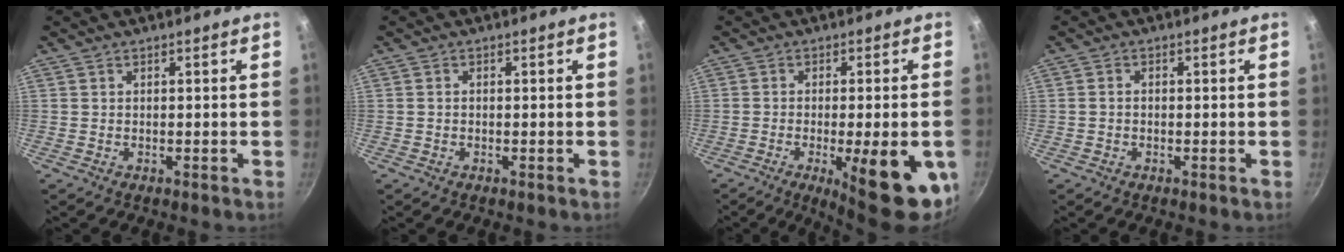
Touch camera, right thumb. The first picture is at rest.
{"total": 0.6, "force": [-0.1, 0.5, 0.3], "torque": [-0.007, 0.004, -0.002]}
{"total": 16.5, "force": [-5.4, 4.6, 14.9], "torque": [-0.170, 0.006, -0.064]}
{"total": 1.2, "force": [-0.3, 0.9, 0.7], "torque": [-0.014, 0.008, -0.006]}